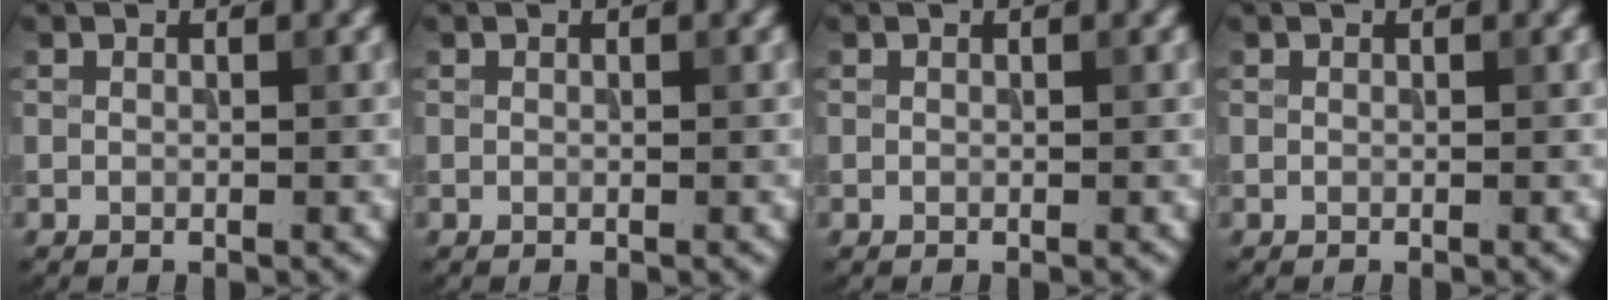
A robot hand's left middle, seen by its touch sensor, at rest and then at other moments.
{"total": 0.0}
{"total": 0.0}
{"total": 0.0}